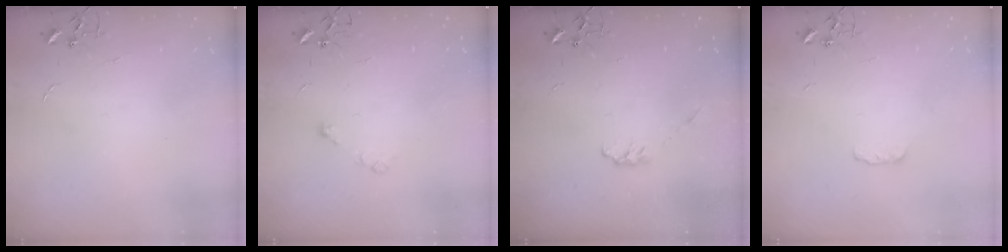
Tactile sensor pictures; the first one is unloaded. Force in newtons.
{"total": 6.2, "press": 6.2, "slide": 0.6}
{"total": 4.1, "press": 4.0, "slide": 0.6}
{"total": 3.8, "press": 3.8, "slide": 0.6}